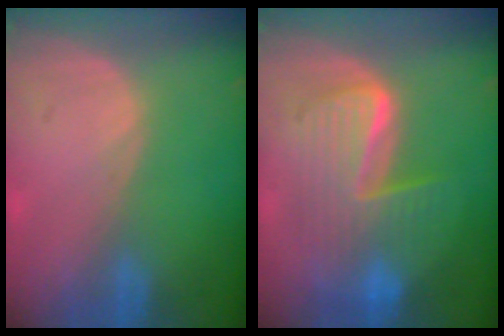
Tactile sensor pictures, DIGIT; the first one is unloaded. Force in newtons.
{"total": 9.3, "press": 9.2, "slide": 0.7}